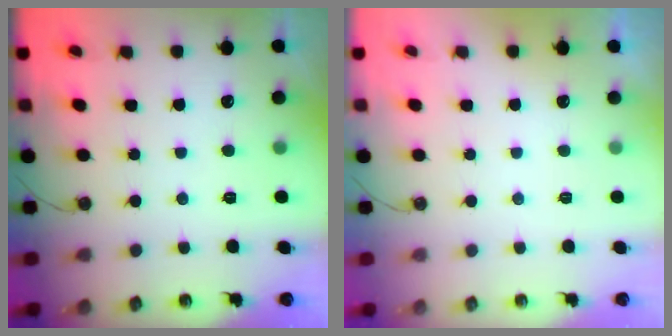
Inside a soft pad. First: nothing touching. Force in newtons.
{"total": 0.0}